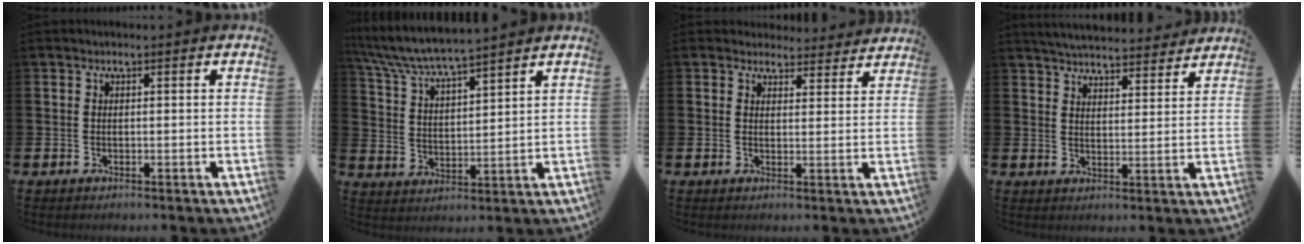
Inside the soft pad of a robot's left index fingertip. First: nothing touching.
{"total": 6.3, "force": [6.1, 0.2, 1.7], "torque": [-0.059, -0.040, 0.105]}
{"total": 3.6, "force": [3.4, 1.2, -0.1], "torque": [0.005, -0.021, 0.059]}
{"total": 5.1, "force": [5.1, 0.7, 0.5], "torque": [-0.021, -0.037, 0.089]}